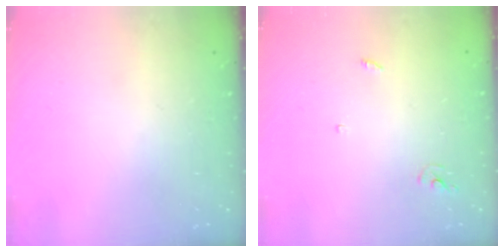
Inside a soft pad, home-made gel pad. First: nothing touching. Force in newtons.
{"total": 2.4, "press": 2.4, "slide": 0.2}